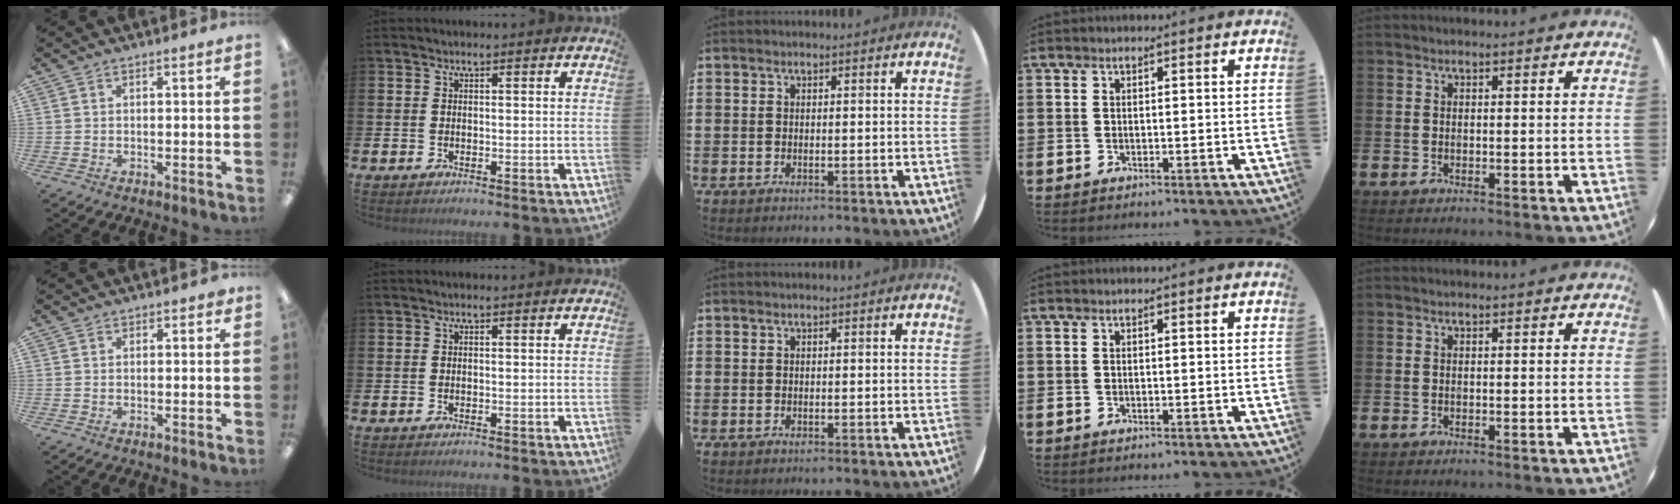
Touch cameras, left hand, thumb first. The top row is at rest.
{"thumb": {"total": 0.5, "force": [0.1, 0.3, 0.4], "torque": [-0.009, 0.002, 0.002]}}